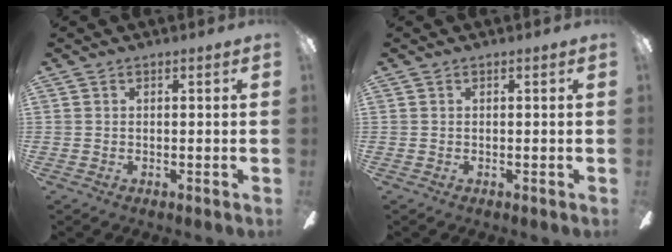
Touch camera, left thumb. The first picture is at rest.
{"total": 0.0}